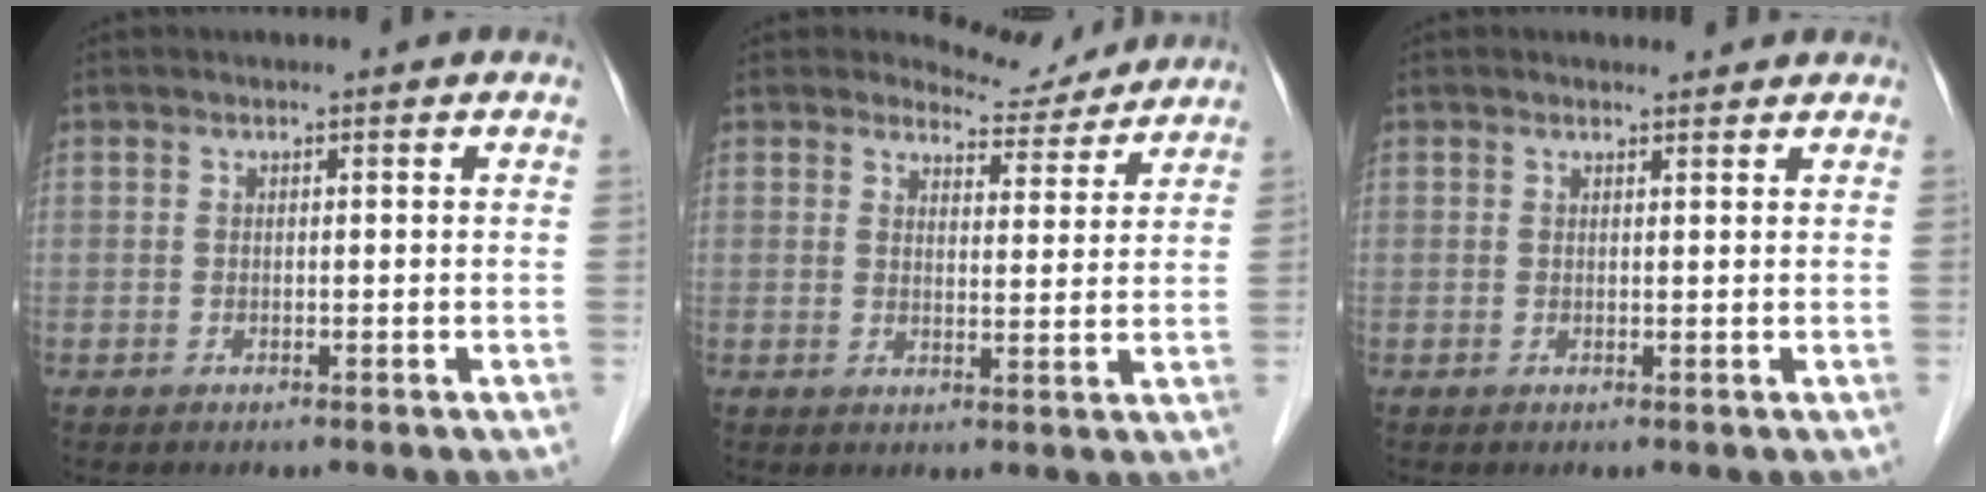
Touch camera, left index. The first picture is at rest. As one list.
[{"total": 5.3, "force": [5.1, 1.3, -0.7], "torque": [0.005, -0.006, 0.064]}, {"total": 1.4, "force": [1.4, 0.3, 0.0], "torque": [-0.012, 0.003, 0.020]}]